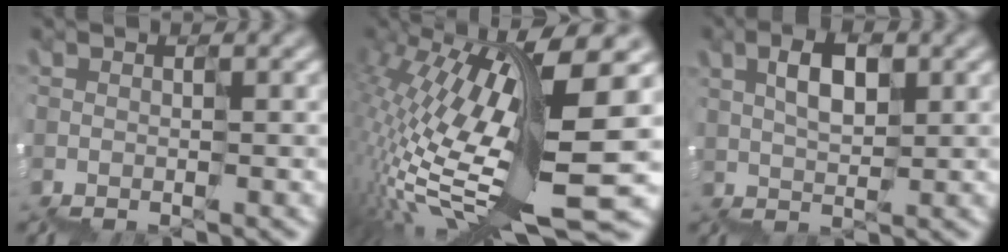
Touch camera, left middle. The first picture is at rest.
{"total": 13.4, "force": [0.9, 2.4, 13.2], "torque": [-0.244, 0.010, 0.032]}
{"total": 2.8, "force": [2.2, 0.9, 1.5], "torque": [-0.012, 0.015, 0.046]}